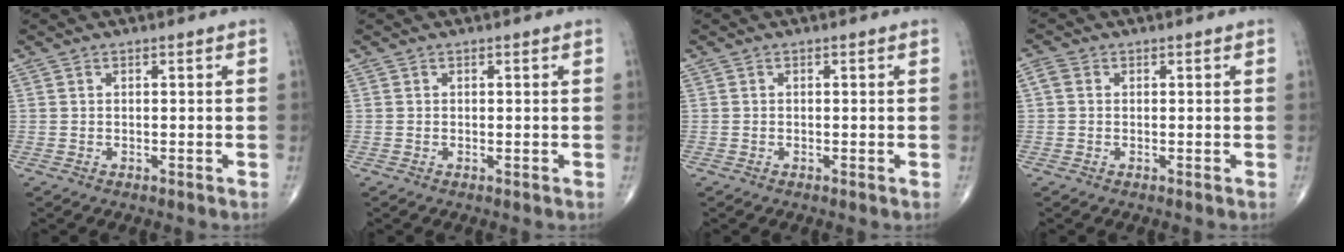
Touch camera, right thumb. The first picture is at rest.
{"total": 0.0}
{"total": 0.0}
{"total": 1.8, "force": [0.2, 1.4, 1.0], "torque": [-0.020, 0.007, 0.000]}